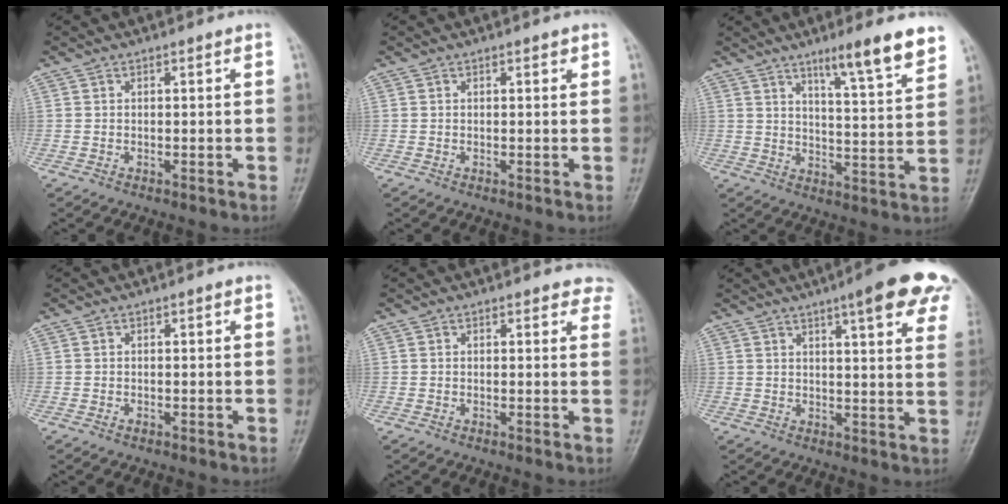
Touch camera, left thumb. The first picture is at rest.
{"total": 0.8, "force": [0.4, 0.4, 0.5], "torque": [-0.003, -0.001, 0.003]}
{"total": 11.3, "force": [7.9, 1.2, 8.0], "torque": [-0.105, -0.050, 0.119]}
{"total": 0.7, "force": [-0.3, 0.5, 0.5], "torque": [-0.006, 0.004, -0.006]}
{"total": 3.9, "force": [3.4, 1.8, 0.5], "torque": [0.033, -0.013, 0.014]}
{"total": 16.1, "force": [9.5, 3.3, 12.5], "torque": [-0.139, -0.025, 0.107]}